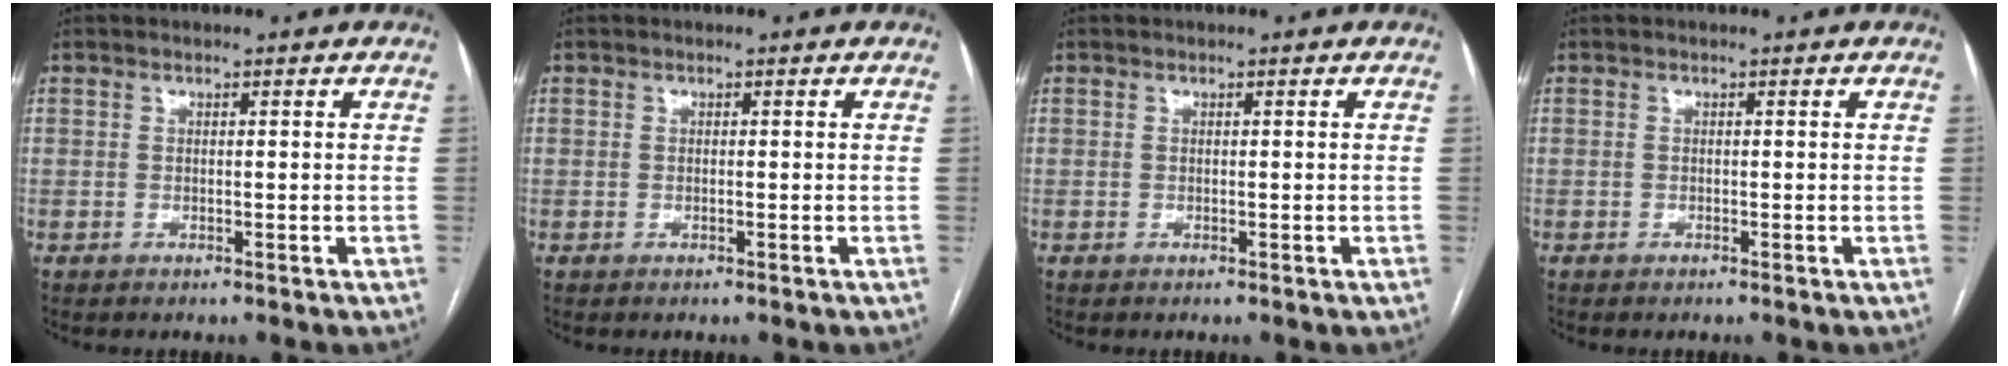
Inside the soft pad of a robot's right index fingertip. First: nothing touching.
{"total": 0.0}
{"total": 0.0}
{"total": 0.0}